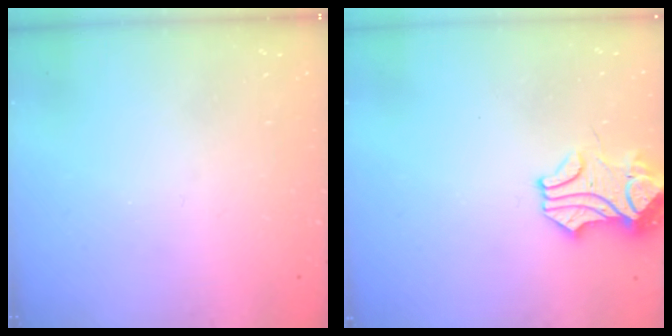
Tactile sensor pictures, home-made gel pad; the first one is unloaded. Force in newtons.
{"total": 0.0}